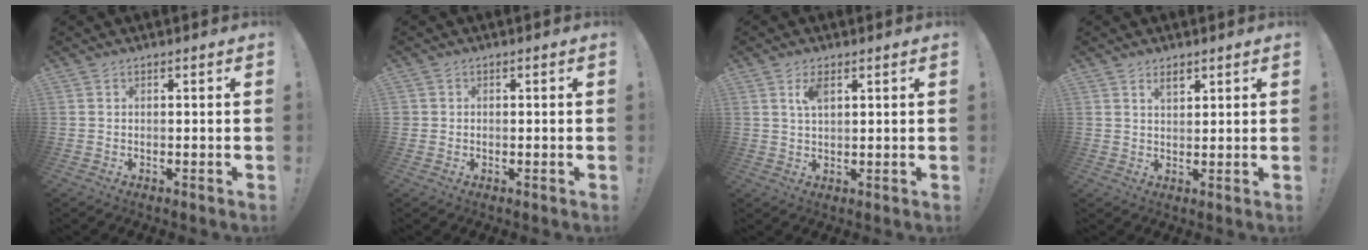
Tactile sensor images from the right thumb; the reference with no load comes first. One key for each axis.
{"total": 1.4, "fx": 0.0, "fy": 1.4, "fz": 0.2, "tx": -0.001, "ty": 0.005, "tz": 0.000}
{"total": 4.1, "fx": 2.0, "fy": 1.9, "fz": 3.1, "tx": -0.048, "ty": -0.005, "tz": 0.031}
{"total": 3.6, "fx": 2.5, "fy": 2.1, "fz": 1.6, "tx": -0.015, "ty": -0.012, "tz": 0.043}